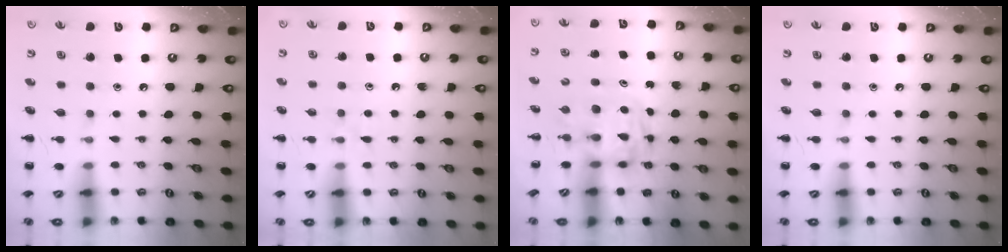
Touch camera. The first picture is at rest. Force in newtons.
{"total": 4.1, "press": 3.9, "slide": 1.4}
{"total": 2.9, "press": 2.9, "slide": 0.5}
{"total": 0.0}